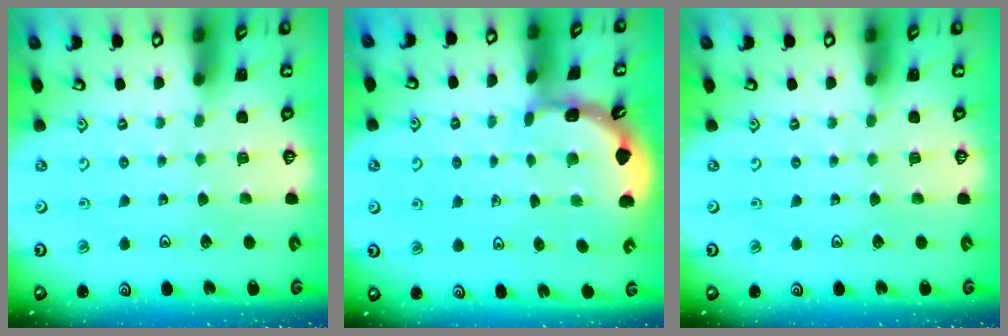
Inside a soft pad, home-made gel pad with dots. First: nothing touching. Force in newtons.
{"total": 1.9, "press": 1.9, "slide": 0.1}
{"total": 0.0}